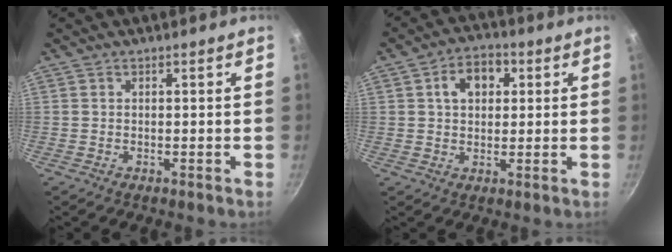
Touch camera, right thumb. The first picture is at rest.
{"total": 7.4, "force": [2.1, 5.3, 4.7], "torque": [-0.044, 0.008, 0.024]}